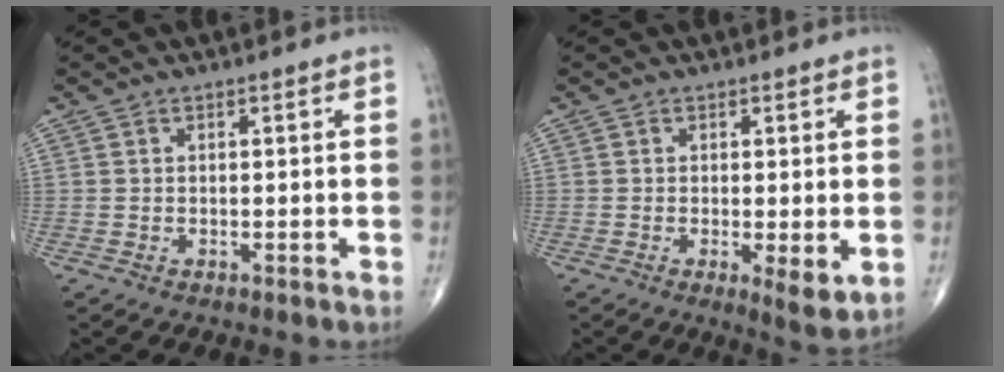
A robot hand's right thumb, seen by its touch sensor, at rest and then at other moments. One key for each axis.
{"total": 4.3, "fx": -0.7, "fy": 1.2, "fz": 4.1, "tx": -0.067, "ty": -0.016, "tz": -0.012}